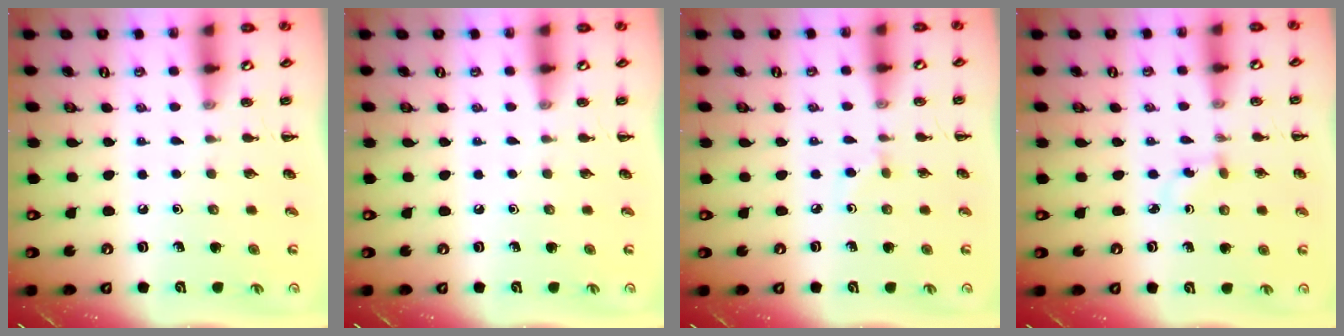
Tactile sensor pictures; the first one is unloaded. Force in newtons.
{"total": 0.0}
{"total": 2.0, "press": 1.8, "slide": 0.8}
{"total": 2.4, "press": 2.2, "slide": 0.9}